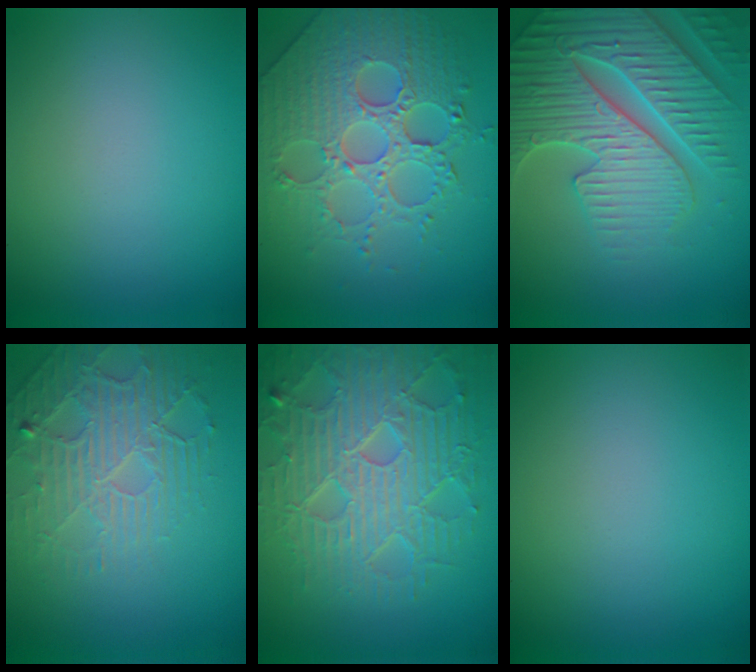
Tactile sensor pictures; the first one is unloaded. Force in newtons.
{"total": 7.1, "press": 5.9, "slide": 4.0}
{"total": 7.4, "press": 7.2, "slide": 1.7}
{"total": 3.5, "press": 3.1, "slide": 1.6}
{"total": 8.0, "press": 6.1, "slide": 5.1}
{"total": 0.0}